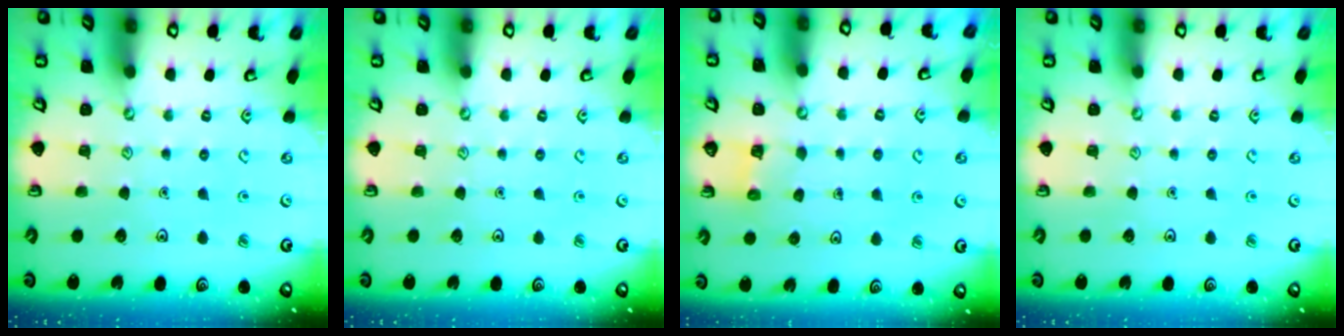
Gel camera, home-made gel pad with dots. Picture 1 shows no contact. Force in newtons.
{"total": 0.0}
{"total": 2.5, "press": 2.5, "slide": 0.1}
{"total": 0.0}